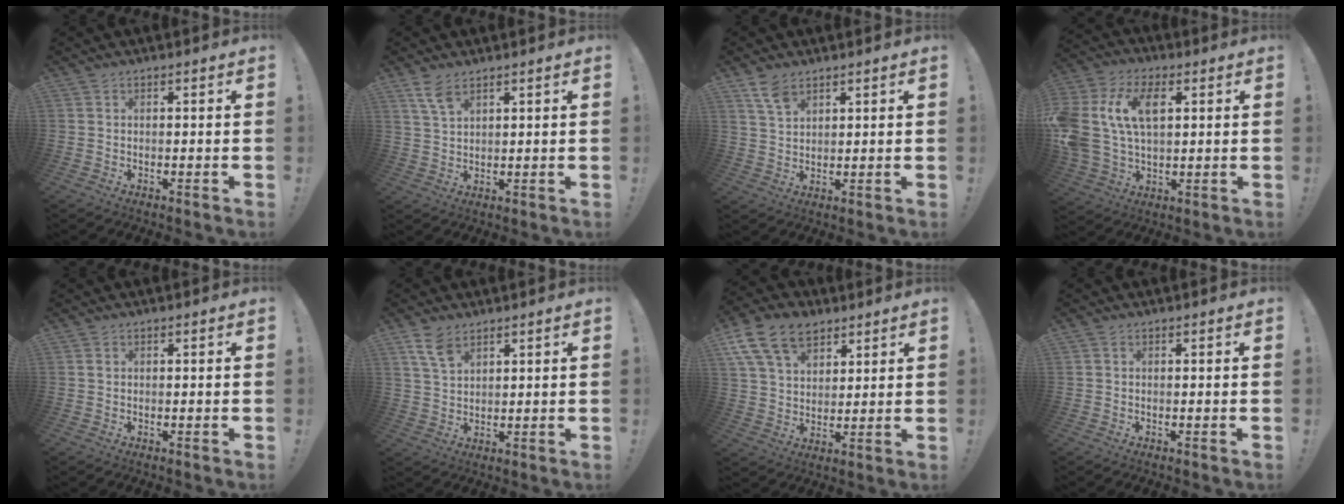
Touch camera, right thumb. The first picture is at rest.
{"total": 5.5, "force": [3.8, 2.2, 3.3], "torque": [-0.056, -0.019, 0.069]}
{"total": 6.0, "force": [4.2, 3.0, 3.1], "torque": [-0.054, -0.018, 0.078]}
{"total": 16.2, "force": [4.4, 10.8, 11.3], "torque": [-0.231, -0.006, 0.079]}
{"total": 0.6, "force": [0.2, 0.5, 0.2], "torque": [0.000, -0.001, 0.004]}
{"total": 6.5, "force": [4.3, 3.4, 3.5], "torque": [-0.063, -0.018, 0.082]}
{"total": 15.6, "force": [8.7, 10.1, 8.0], "torque": [-0.141, -0.035, 0.167]}
{"total": 0.0}